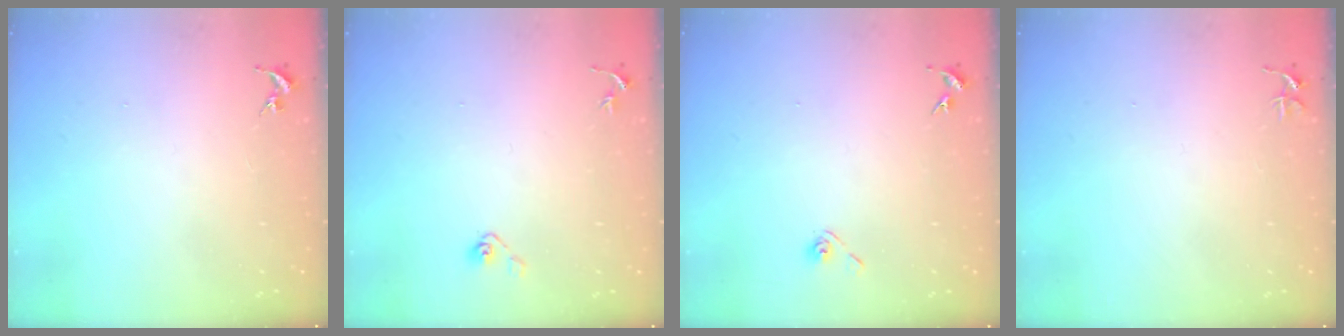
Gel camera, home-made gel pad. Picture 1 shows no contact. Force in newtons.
{"total": 3.8, "press": 3.2, "slide": 2.0}
{"total": 4.0, "press": 3.6, "slide": 1.9}
{"total": 3.6, "press": 3.6, "slide": 0.3}